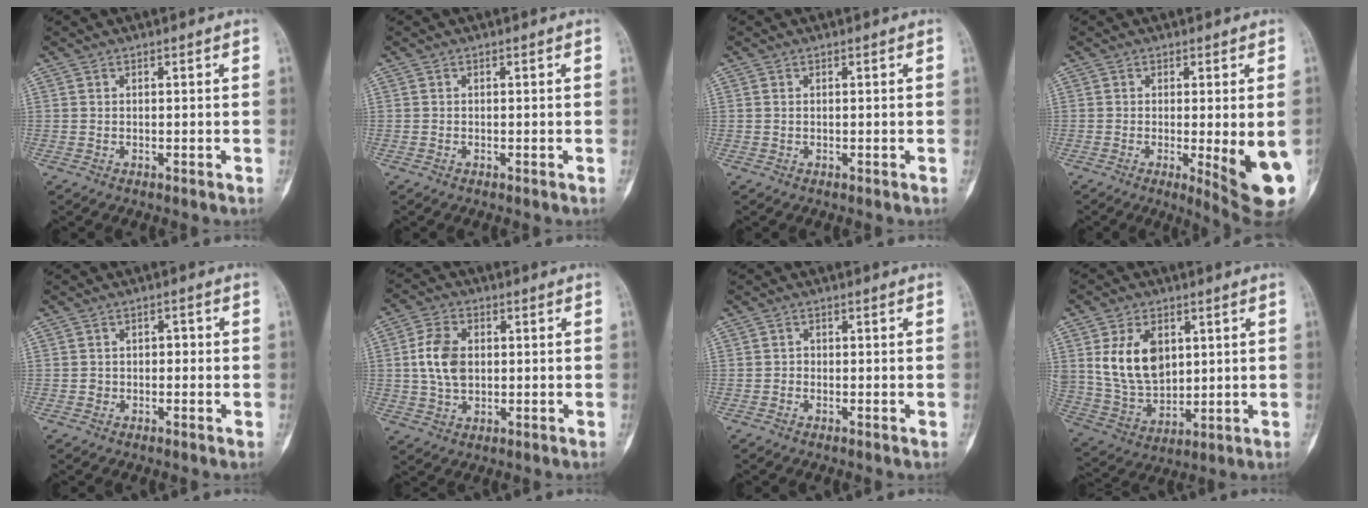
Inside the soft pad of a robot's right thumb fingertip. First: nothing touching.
{"total": 0.0}
{"total": 0.0}
{"total": 12.3, "force": [-2.8, 2.5, 11.7], "torque": [-0.129, -0.021, -0.029]}
{"total": 2.0, "force": [-0.4, 1.7, 1.0], "torque": [0.007, 0.010, -0.012]}
{"total": 8.3, "force": [0.6, 5.7, 6.0], "torque": [-0.108, 0.007, 0.013]}
{"total": 0.9, "force": [-0.5, 0.6, 0.5], "torque": [0.003, 0.003, -0.015]}
{"total": 13.2, "force": [3.6, 8.9, 9.0], "torque": [-0.142, -0.017, 0.084]}